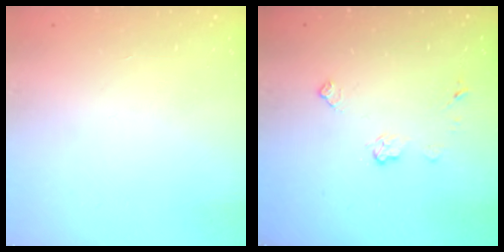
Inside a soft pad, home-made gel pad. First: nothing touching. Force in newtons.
{"total": 5.8, "press": 5.7, "slide": 0.5}